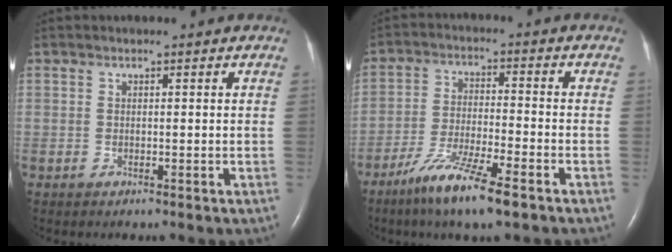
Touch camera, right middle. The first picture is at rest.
{"total": 9.9, "force": [-6.6, 0.5, 7.4], "torque": [-0.148, -0.026, -0.121]}